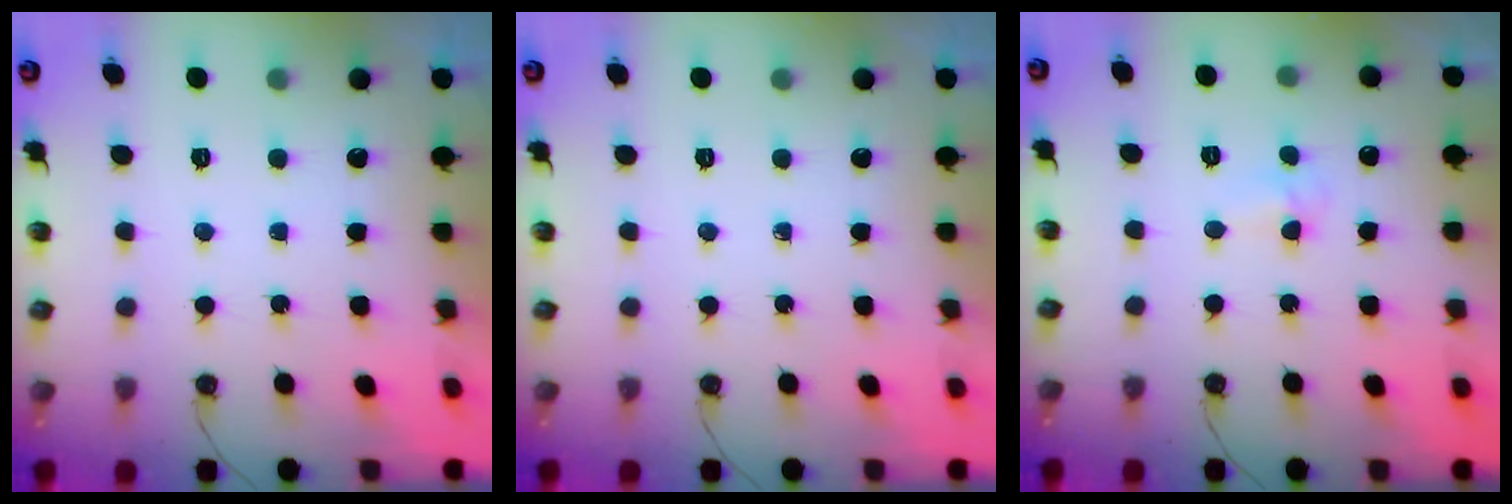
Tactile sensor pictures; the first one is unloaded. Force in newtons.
{"total": 0.0}
{"total": 2.5, "press": 2.4, "slide": 0.9}